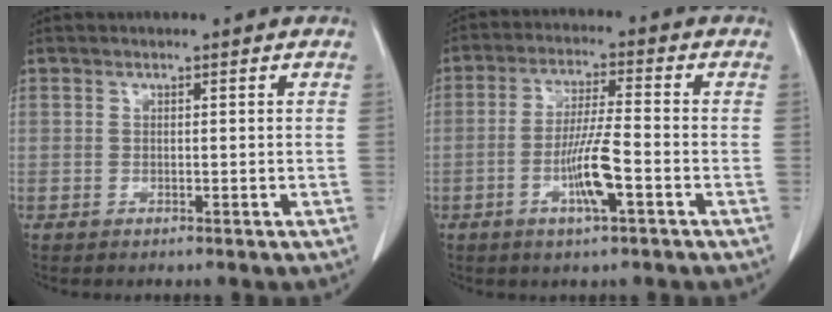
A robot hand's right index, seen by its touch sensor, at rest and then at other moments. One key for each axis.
{"total": 7.6, "fx": -2.8, "fy": 0.2, "fz": 7.0, "tx": -0.136, "ty": -0.005, "tz": -0.053}